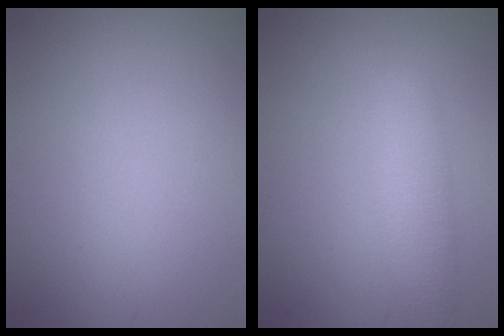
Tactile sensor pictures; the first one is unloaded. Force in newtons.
{"total": 3.9, "press": 3.9, "slide": 0.2}